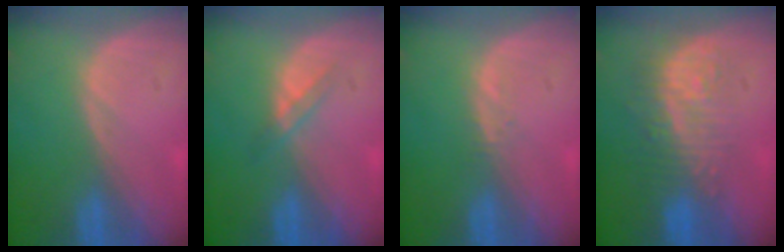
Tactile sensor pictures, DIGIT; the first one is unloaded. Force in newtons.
{"total": 1.8, "press": 1.8, "slide": 0.2}
{"total": 0.7, "press": 0.7, "slide": 0.1}
{"total": 8.9, "press": 8.3, "slide": 3.2}